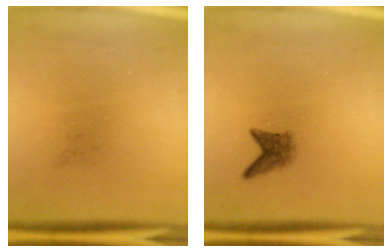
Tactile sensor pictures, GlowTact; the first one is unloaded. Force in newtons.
{"total": 2.1}